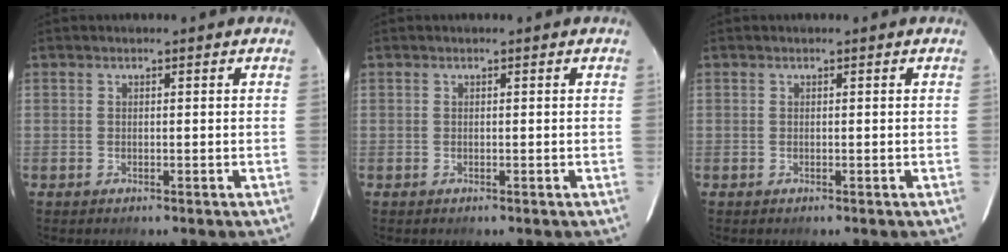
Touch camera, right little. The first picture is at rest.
{"total": 0.0}
{"total": 0.0}